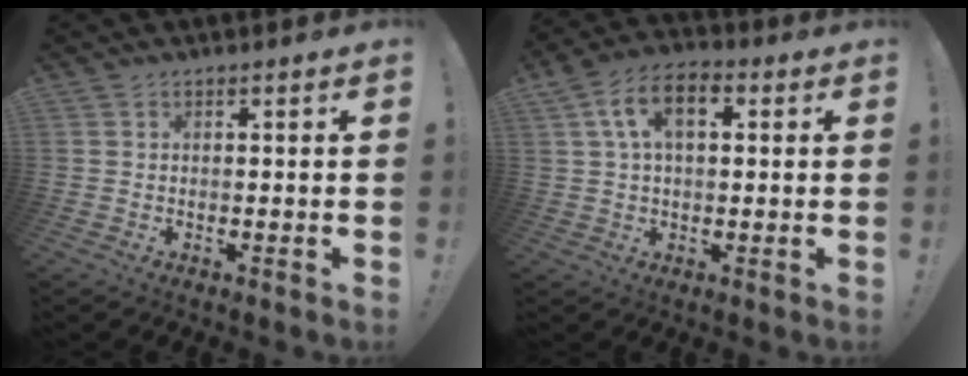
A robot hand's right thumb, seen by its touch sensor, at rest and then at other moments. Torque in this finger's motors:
{"motor_torque": [0.12, 0.30, 0.62, -0.28, 0.09]}